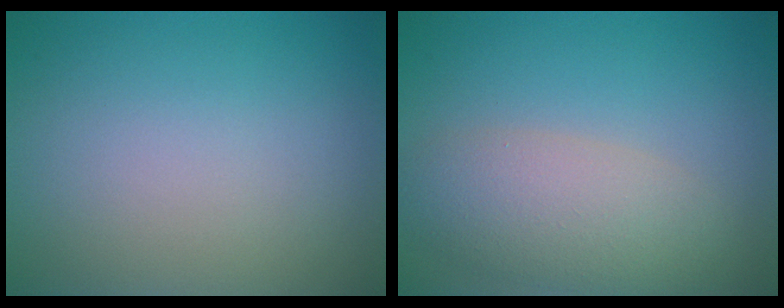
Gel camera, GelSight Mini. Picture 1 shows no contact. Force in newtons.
{"total": 4.9, "press": 4.9, "slide": 0.5}